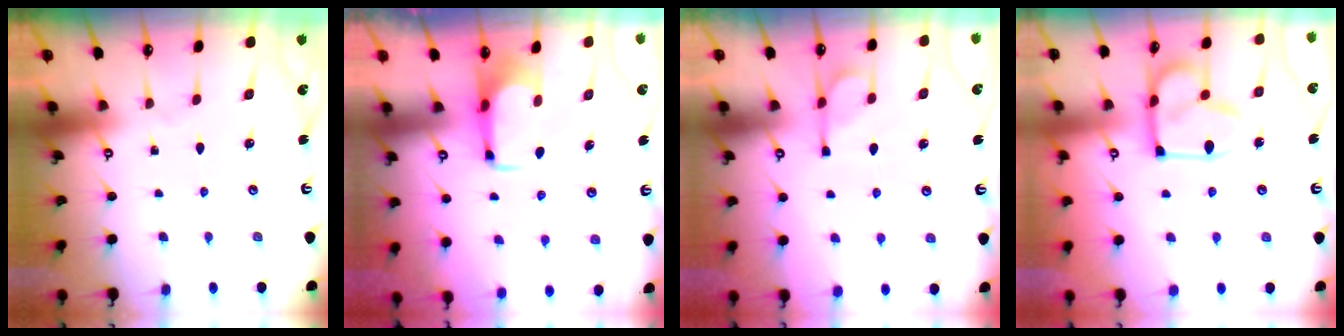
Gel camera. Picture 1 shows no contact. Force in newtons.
{"total": 1.5, "press": 1.5, "slide": 0.2}
{"total": 2.8, "press": 2.6, "slide": 1.2}
{"total": 14.5, "press": 14.5, "slide": 0.4}